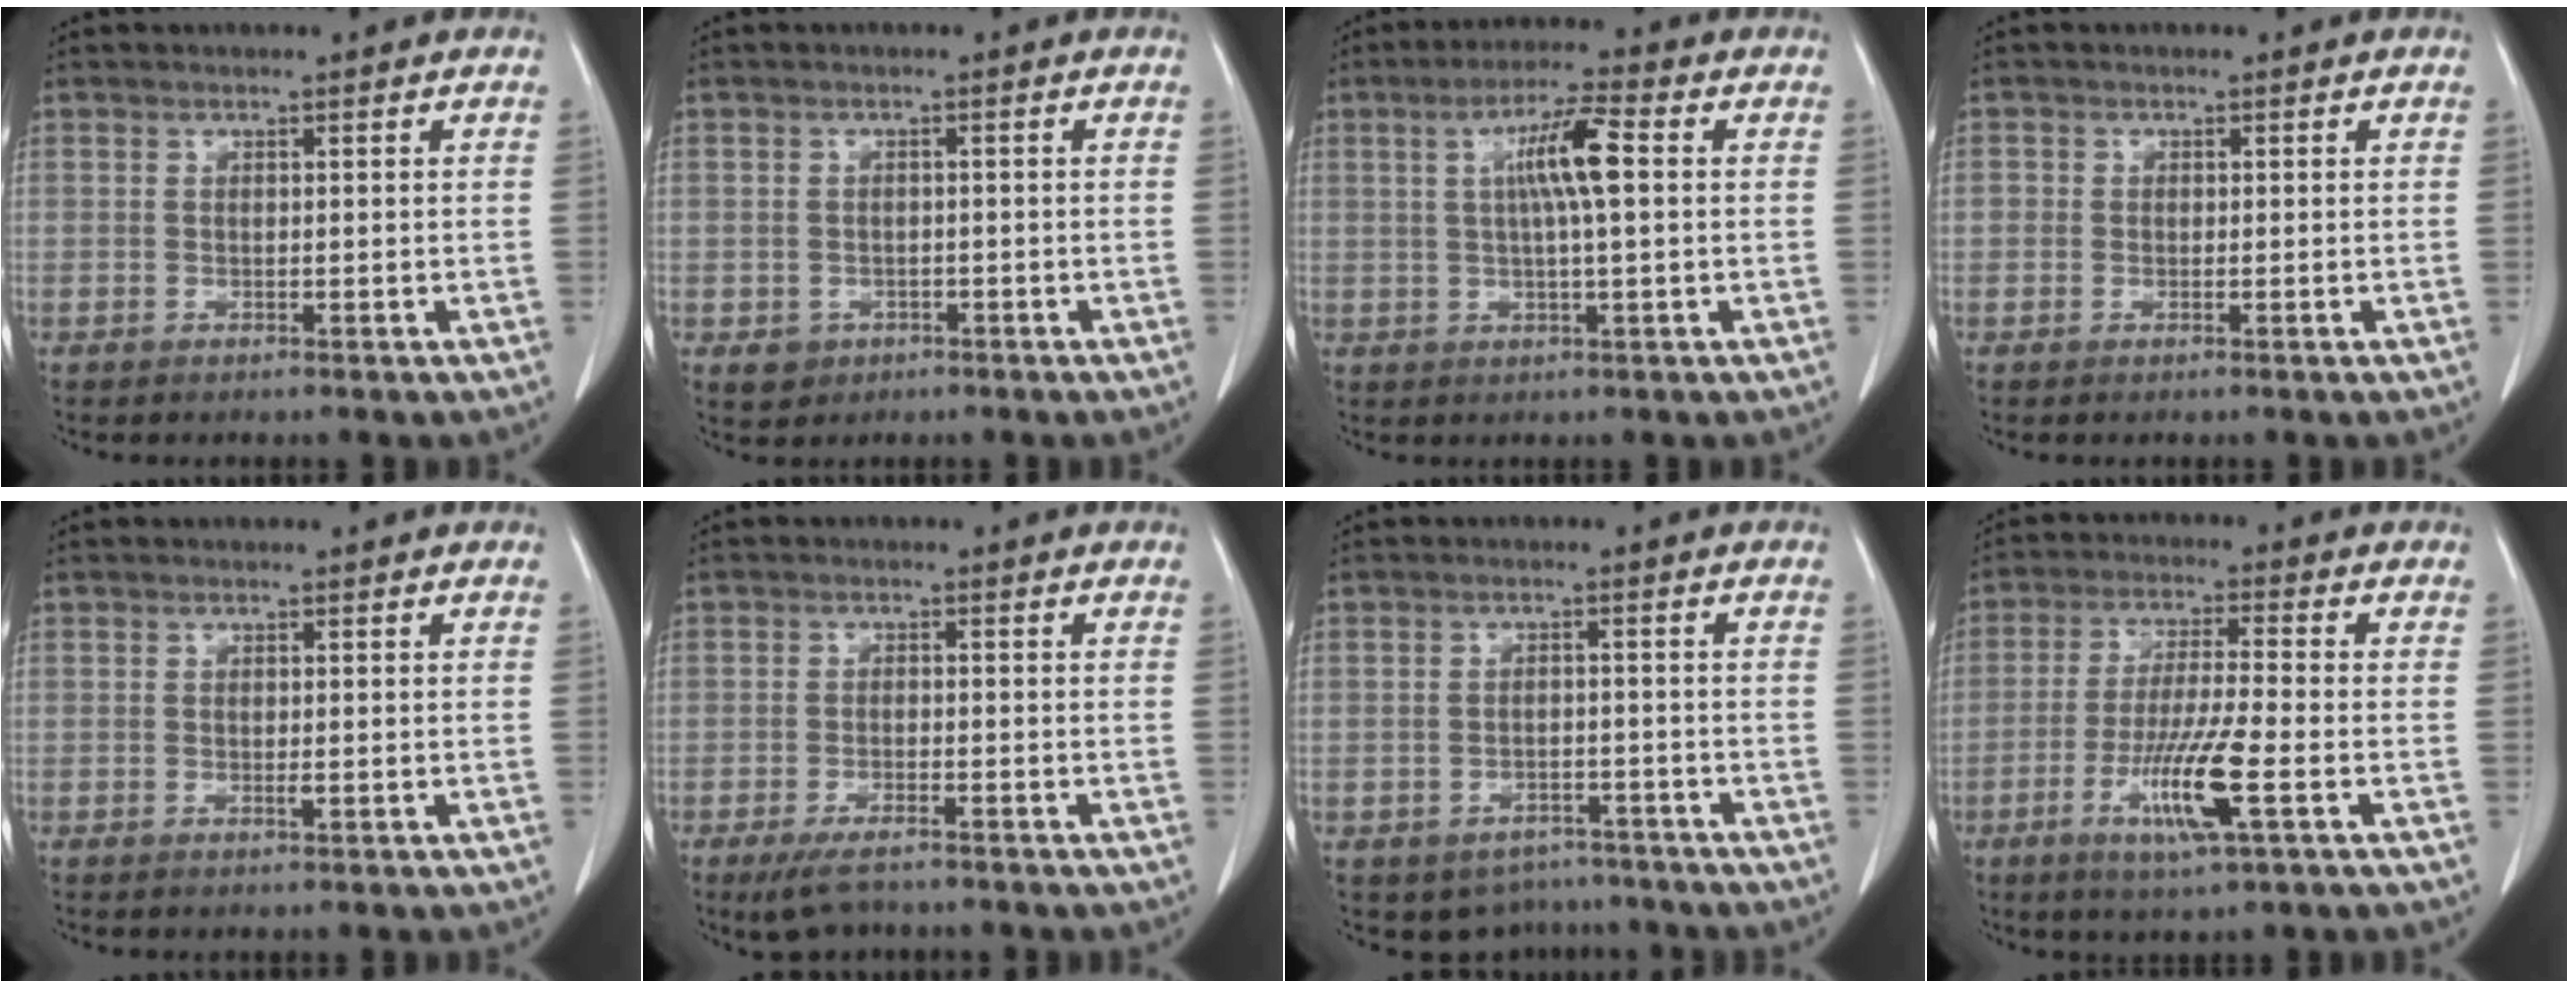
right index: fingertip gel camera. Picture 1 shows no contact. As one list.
[{"total": 2.8, "force": [-1.0, 2.5, 0.5], "torque": [0.000, 0.008, -0.007]}, {"total": 7.2, "force": [1.3, 0.4, 7.1], "torque": [-0.128, 0.008, 0.021]}, {"total": 1.1, "force": [0.0, 1.1, 0.3], "torque": [0.001, 0.003, -0.002]}, {"total": 0.6, "force": [-0.1, 0.1, 0.5], "torque": [-0.012, -0.001, -0.001]}, {"total": 4.8, "force": [-3.7, 1.3, 2.8], "torque": [-0.049, -0.007, -0.060]}, {"total": 6.3, "force": [-5.1, 3.6, 0.8], "torque": [0.005, 0.011, -0.066]}, {"total": 10.1, "force": [-3.7, 0.1, 9.4], "torque": [-0.184, -0.016, -0.070]}]